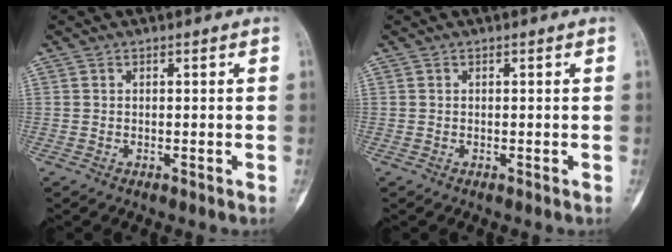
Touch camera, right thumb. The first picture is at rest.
{"total": 0.0}